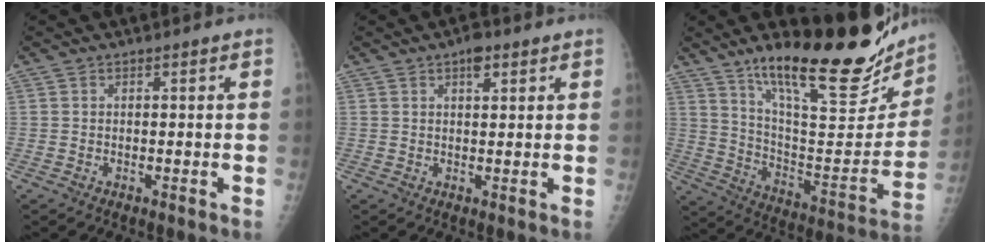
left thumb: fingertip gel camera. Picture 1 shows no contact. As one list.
[{"total": 3.1, "force": [1.8, 1.4, 2.0], "torque": [-0.020, -0.006, 0.026]}, {"total": 28.5, "force": [20.3, 7.5, 18.6], "torque": [-0.242, -0.099, 0.312]}]